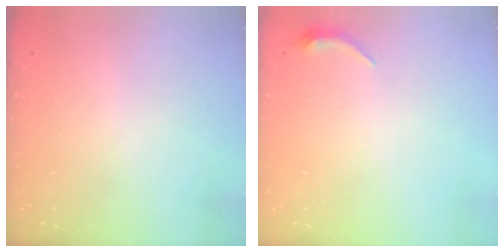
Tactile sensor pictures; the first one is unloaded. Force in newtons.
{"total": 4.8, "press": 4.7, "slide": 0.9}